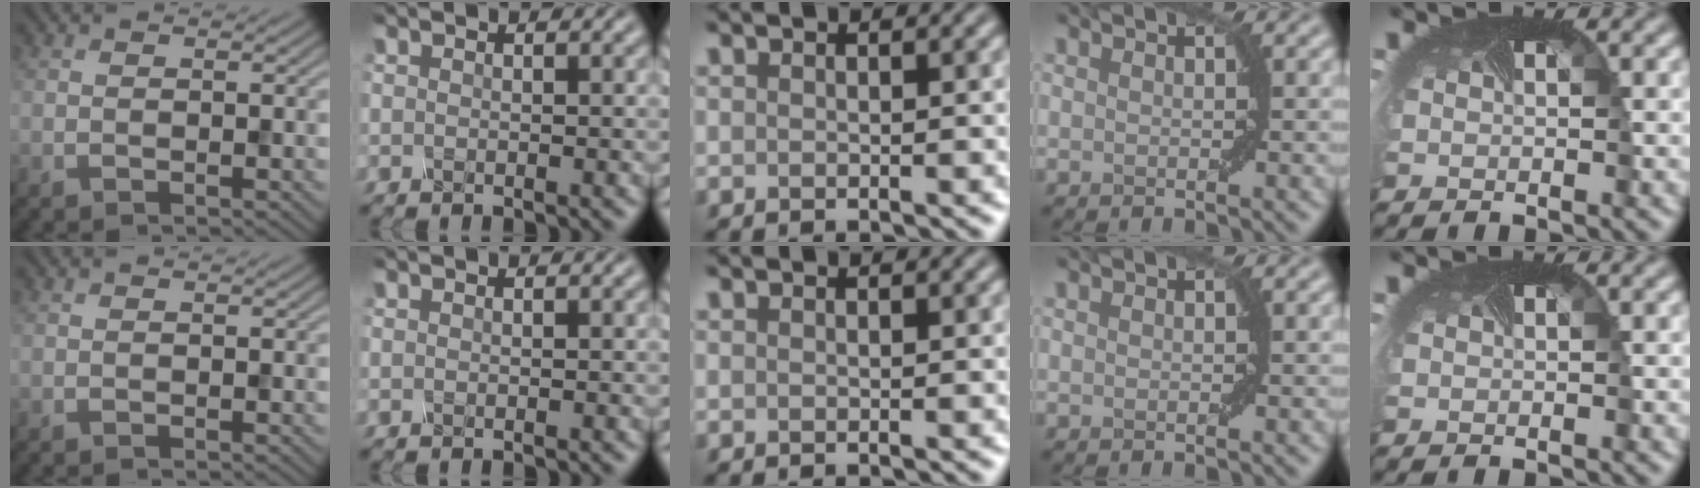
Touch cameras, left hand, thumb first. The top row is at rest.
{}